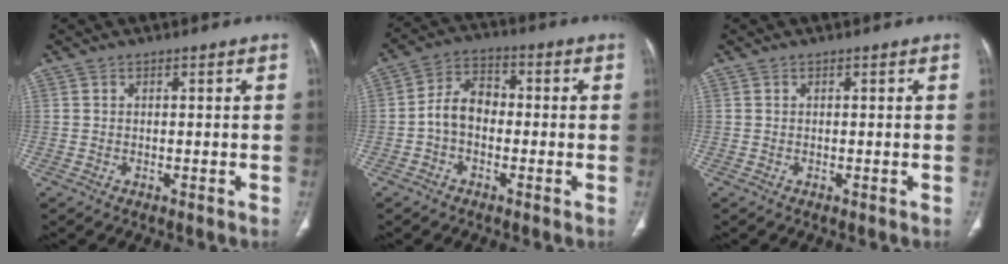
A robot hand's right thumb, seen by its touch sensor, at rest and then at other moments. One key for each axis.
{"total": 7.1, "fx": -1.3, "fy": 5.0, "fz": 4.8, "tx": -0.073, "ty": 0.028, "tz": -0.036}
{"total": 0.0}